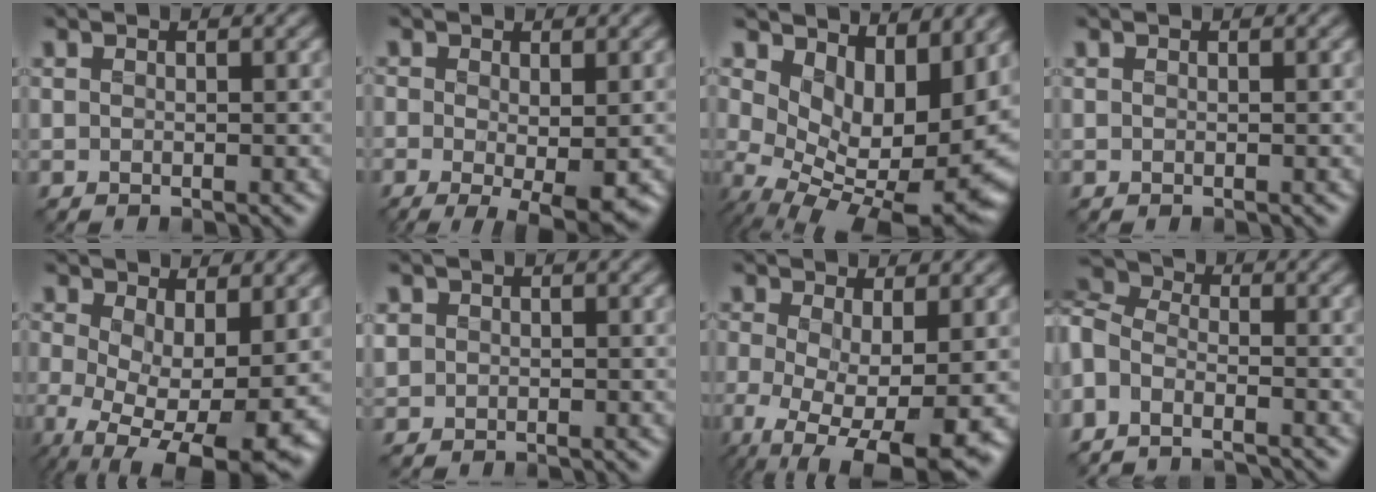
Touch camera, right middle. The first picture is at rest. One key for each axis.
{"total": 3.3, "fx": -0.9, "fy": 0.7, "fz": 3.1, "tx": -0.045, "ty": -0.012, "tz": -0.015}
{"total": 12.2, "fx": 1.0, "fy": 6.7, "fz": 10.1, "tx": -0.136, "ty": -0.020, "tz": 0.035}
{"total": 0.0}
{"total": 11.0, "fx": -2.3, "fy": 5.2, "fz": 9.4, "tx": -0.146, "ty": -0.031, "tz": -0.016}
{"total": 1.2, "fx": -0.7, "fy": 0.7, "fz": -0.6, "tx": 0.016, "ty": -0.001, "tz": -0.015}
{"total": 9.1, "fx": -3.2, "fy": 3.3, "fz": 7.8, "tx": -0.128, "ty": -0.026, "tz": -0.045}
{"total": 7.8, "fx": -6.2, "fy": 3.7, "fz": 2.8, "tx": -0.047, "ty": 0.000, "tz": -0.102}